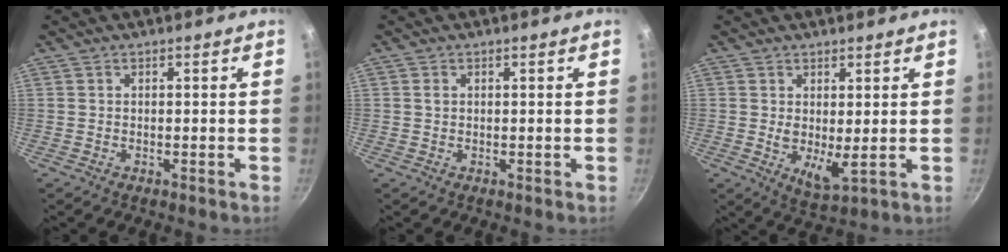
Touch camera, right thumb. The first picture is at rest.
{"total": 0.8, "force": [0.2, 0.6, 0.4], "torque": [-0.006, 0.000, 0.002]}
{"total": 5.4, "force": [1.0, 2.2, 4.8], "torque": [-0.077, -0.027, 0.022]}